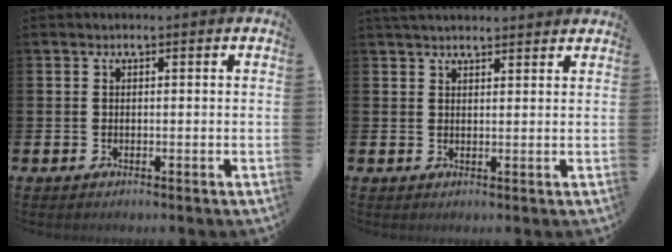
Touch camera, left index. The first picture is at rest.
{"total": 2.7, "force": [2.6, 0.4, 0.5], "torque": [-0.009, -0.008, 0.047]}